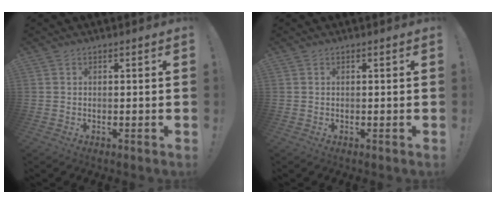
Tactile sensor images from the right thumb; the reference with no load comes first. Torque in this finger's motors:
{"motor_torque": [0.00, 0.00, 0.13, -0.08, 0.05]}